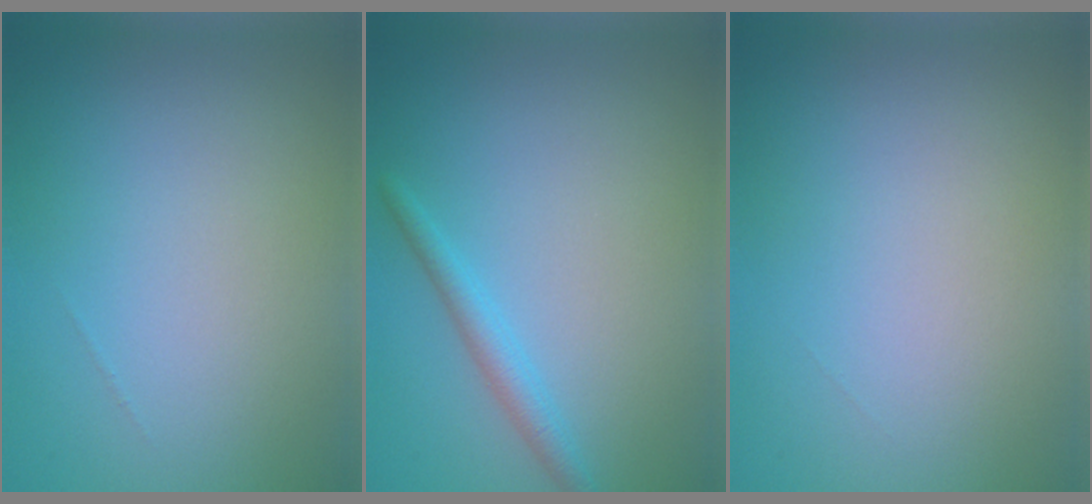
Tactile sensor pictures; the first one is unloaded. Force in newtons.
{"total": 2.0, "press": 2.0, "slide": 0.0}
{"total": 0.0}